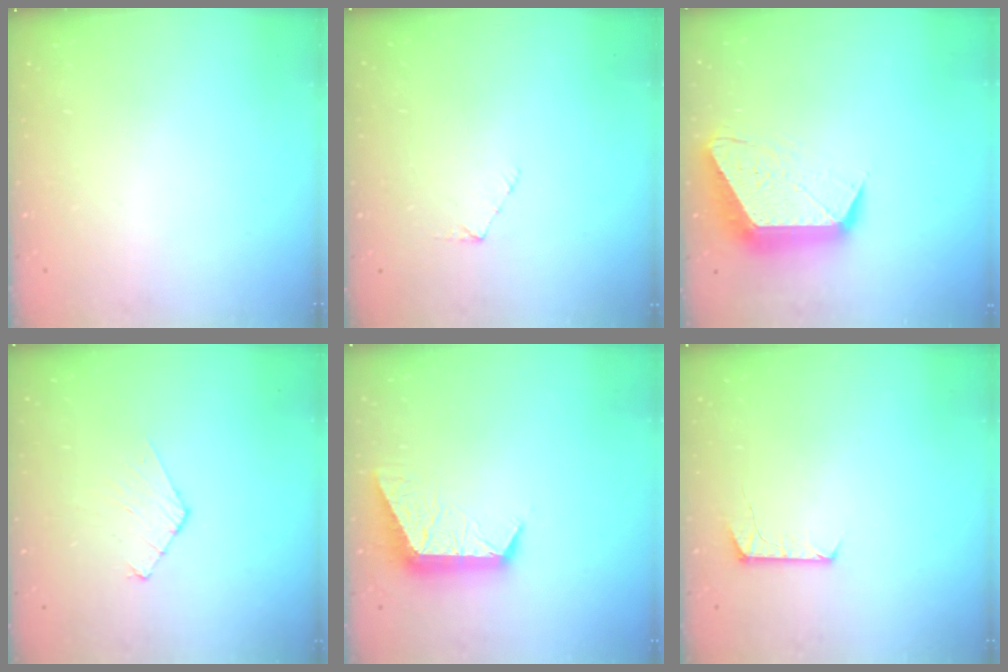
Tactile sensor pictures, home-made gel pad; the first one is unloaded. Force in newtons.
{"total": 3.2, "press": 3.2, "slide": 0.1}
{"total": 13.9, "press": 13.9, "slide": 0.9}
{"total": 4.2, "press": 4.2, "slide": 0.4}
{"total": 9.6, "press": 9.6, "slide": 0.6}
{"total": 7.9, "press": 7.9, "slide": 0.6}